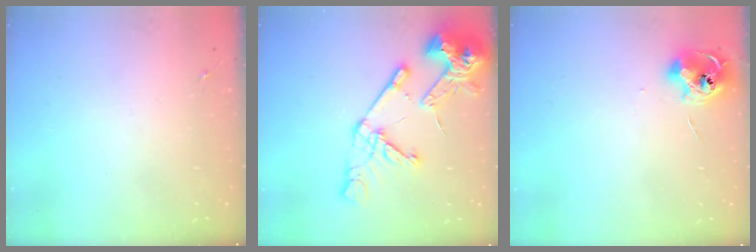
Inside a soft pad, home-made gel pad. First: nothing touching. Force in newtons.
{"total": 18.5, "press": 18.4, "slide": 2.3}
{"total": 10.2, "press": 10.2, "slide": 0.4}